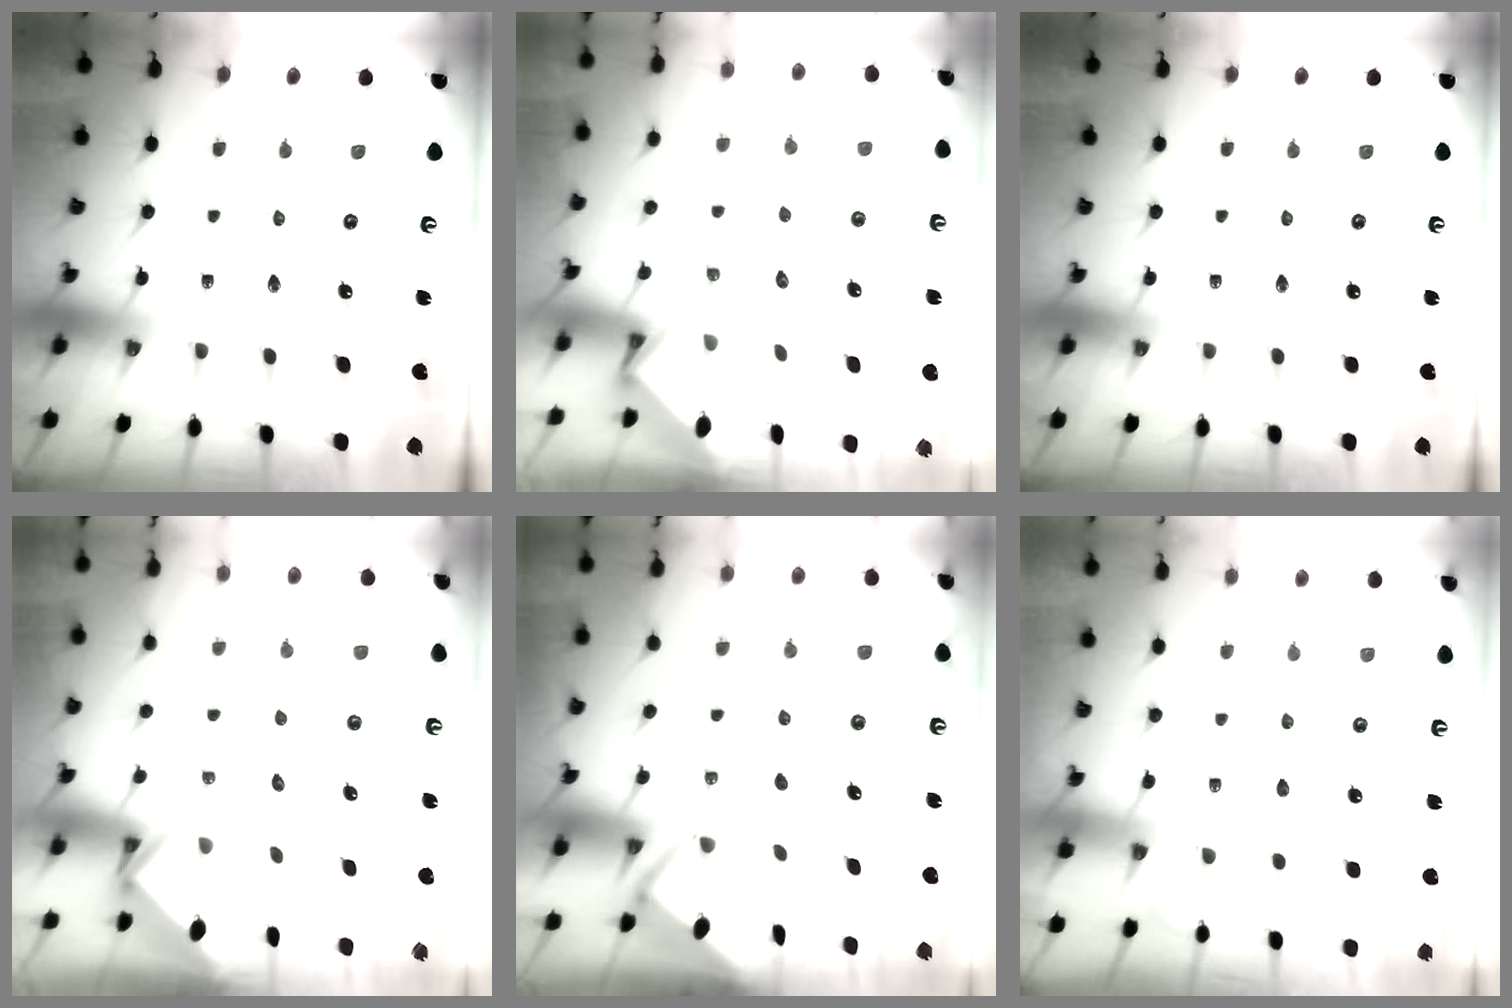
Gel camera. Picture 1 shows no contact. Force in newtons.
{"total": 3.7, "press": 3.7, "slide": 0.3}
{"total": 0.0}
{"total": 4.0, "press": 4.0, "slide": 0.2}
{"total": 2.6, "press": 2.6, "slide": 0.3}
{"total": 5.9, "press": 5.8, "slide": 0.8}